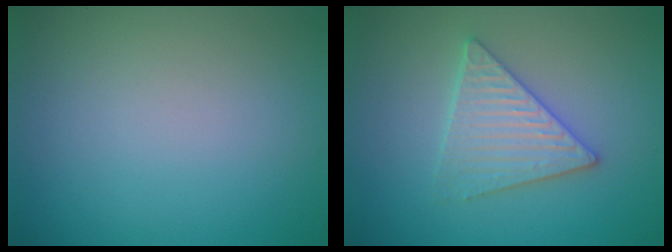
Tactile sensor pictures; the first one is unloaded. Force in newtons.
{"total": 4.0, "press": 4.0, "slide": 0.5}